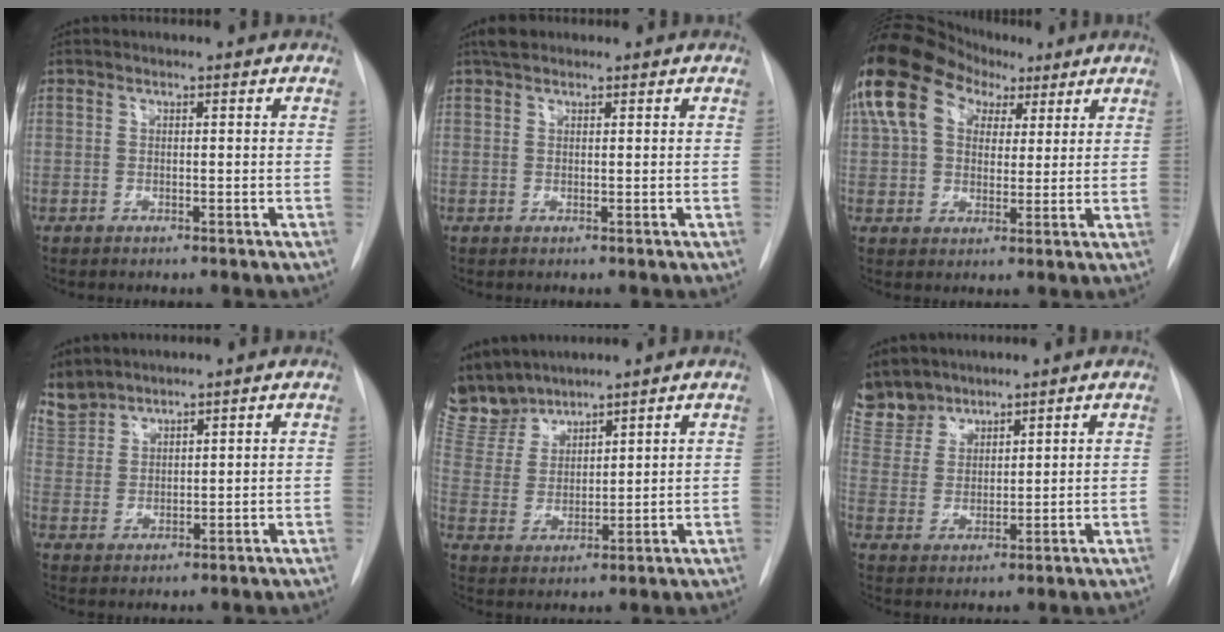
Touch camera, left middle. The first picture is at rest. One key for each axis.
{"total": 2.2, "fx": 1.7, "fy": 0.9, "fz": 0.9, "tx": -0.017, "ty": 0.013, "tz": 0.028}
{"total": 16.0, "fx": 7.8, "fy": 10.8, "fz": 8.9, "tx": -0.193, "ty": 0.066, "tz": 0.135}
{"total": 7.3, "fx": 6.8, "fy": 2.3, "fz": 0.7, "tx": -0.025, "ty": 0.011, "tz": 0.151}
{"total": 9.1, "fx": 8.6, "fy": 2.3, "fz": 1.4, "tx": -0.049, "ty": 0.008, "tz": 0.192}
{"total": 9.4, "fx": 8.2, "fy": 4.5, "fz": 1.2, "tx": -0.036, "ty": 0.008, "tz": 0.176}